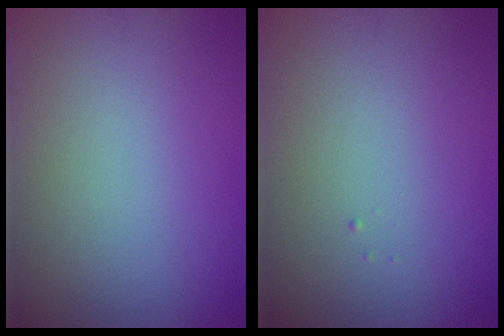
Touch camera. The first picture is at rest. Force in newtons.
{"total": 0.0}